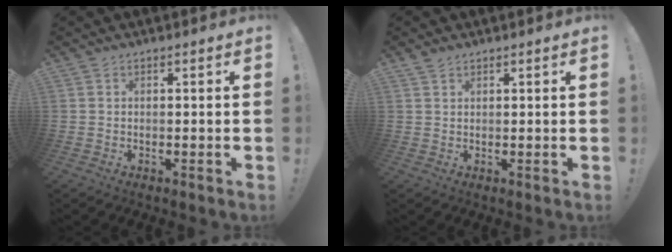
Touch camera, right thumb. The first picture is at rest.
{"total": 1.4, "force": [1.3, 0.6, 0.4], "torque": [-0.001, -0.006, 0.023]}